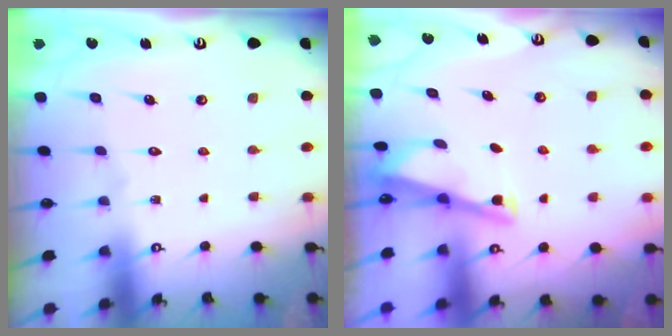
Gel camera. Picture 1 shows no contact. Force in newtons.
{"total": 3.0, "press": 3.0, "slide": 0.3}